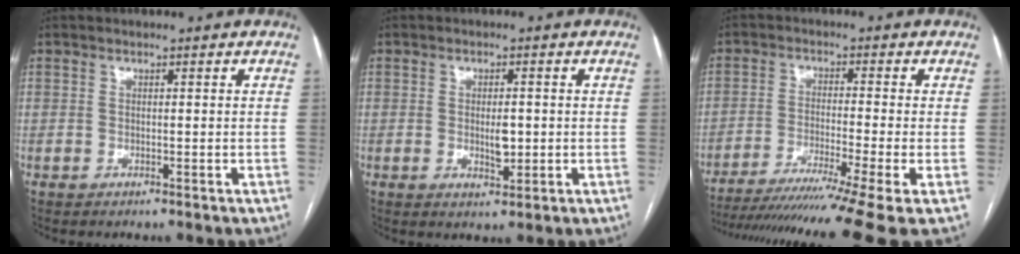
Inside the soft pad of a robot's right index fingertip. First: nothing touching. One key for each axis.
{"total": 3.4, "fx": -0.2, "fy": 1.3, "fz": 3.2, "tx": -0.054, "ty": -0.003, "tz": 0.000}
{"total": 17.2, "fx": -13.6, "fy": -2.4, "fz": 10.3, "tx": -0.140, "ty": -0.041, "tz": -0.213}